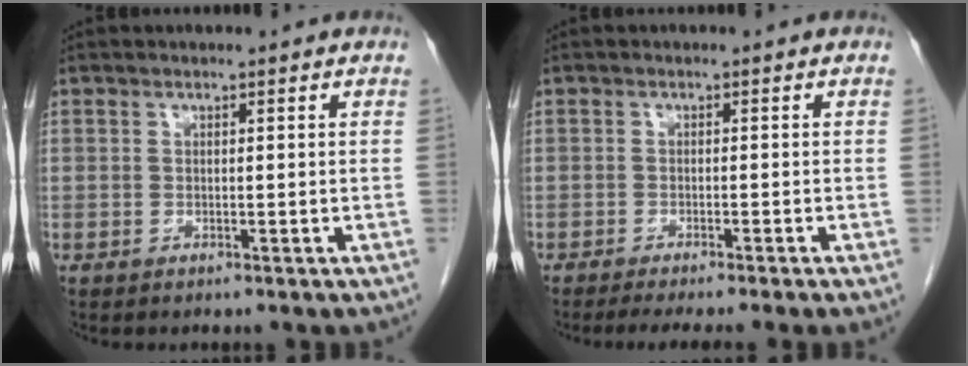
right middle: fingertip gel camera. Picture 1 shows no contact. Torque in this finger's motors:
{"motor_torque": [1.11, -1.00, 0.06, 0.05]}